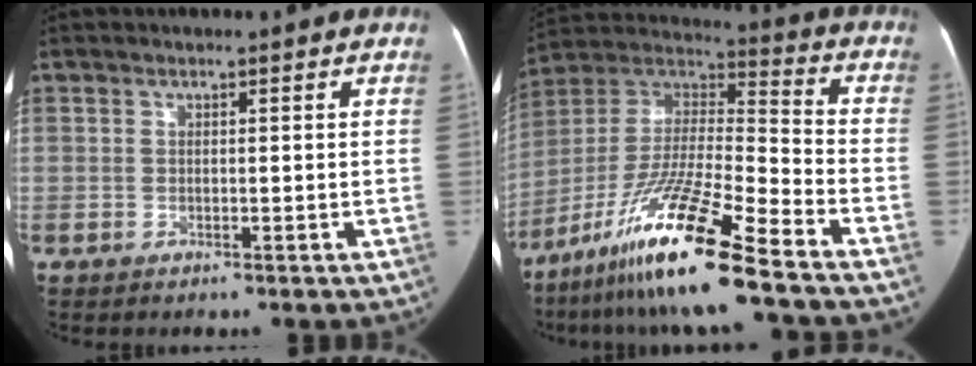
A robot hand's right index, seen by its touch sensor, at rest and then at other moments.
{"total": 18.4, "force": [-12.6, -0.2, 13.4], "torque": [-0.285, -0.024, -0.233]}